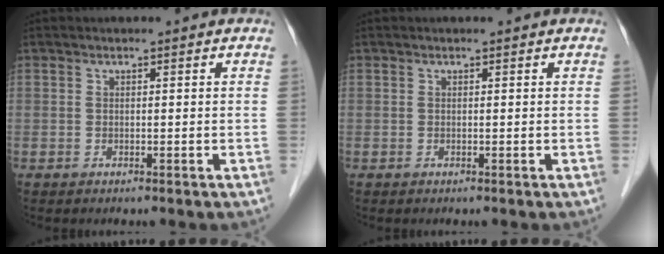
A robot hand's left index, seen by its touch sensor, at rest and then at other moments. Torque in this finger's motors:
{"motor_torque": [-0.02, 0.02, 0.01, 0.00]}